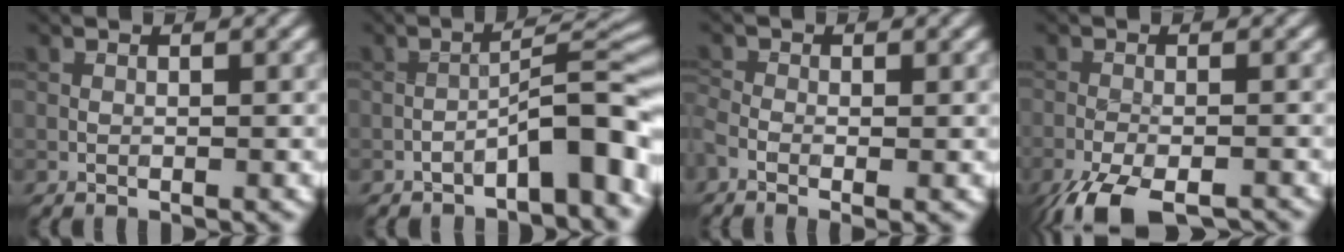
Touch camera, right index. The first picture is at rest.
{"total": 5.6, "force": [-3.3, 1.1, 4.5], "torque": [-0.065, 0.028, -0.051]}
{"total": 2.3, "force": [-1.0, 1.0, 1.8], "torque": [-0.045, -0.008, -0.018]}
{"total": 7.6, "force": [-5.8, 2.2, 4.3], "torque": [-0.078, -0.034, -0.095]}